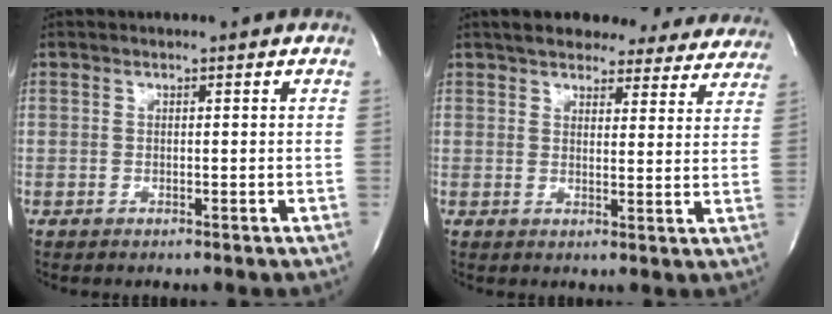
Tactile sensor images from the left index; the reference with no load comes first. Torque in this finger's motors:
{"motor_torque": [1.16, -0.97, 0.16, 0.05]}